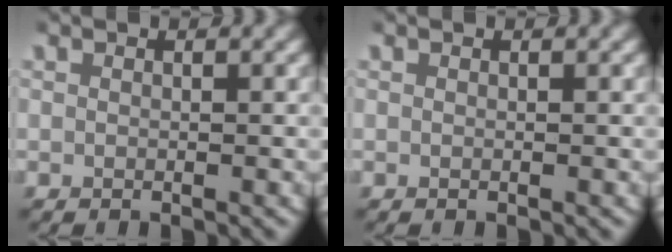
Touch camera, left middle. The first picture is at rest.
{"total": 0.0}